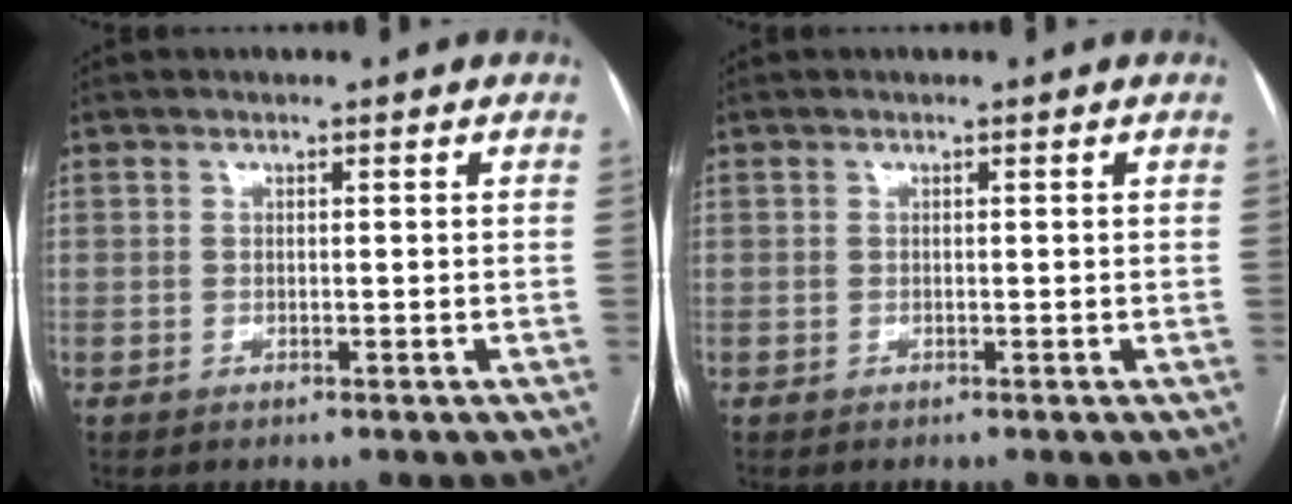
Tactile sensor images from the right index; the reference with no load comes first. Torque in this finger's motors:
{"motor_torque": [-0.05, 0.12, 0.00, -0.02]}